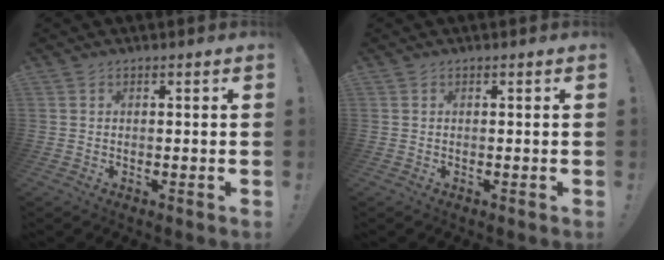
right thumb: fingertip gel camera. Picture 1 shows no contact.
{"total": 0.0}